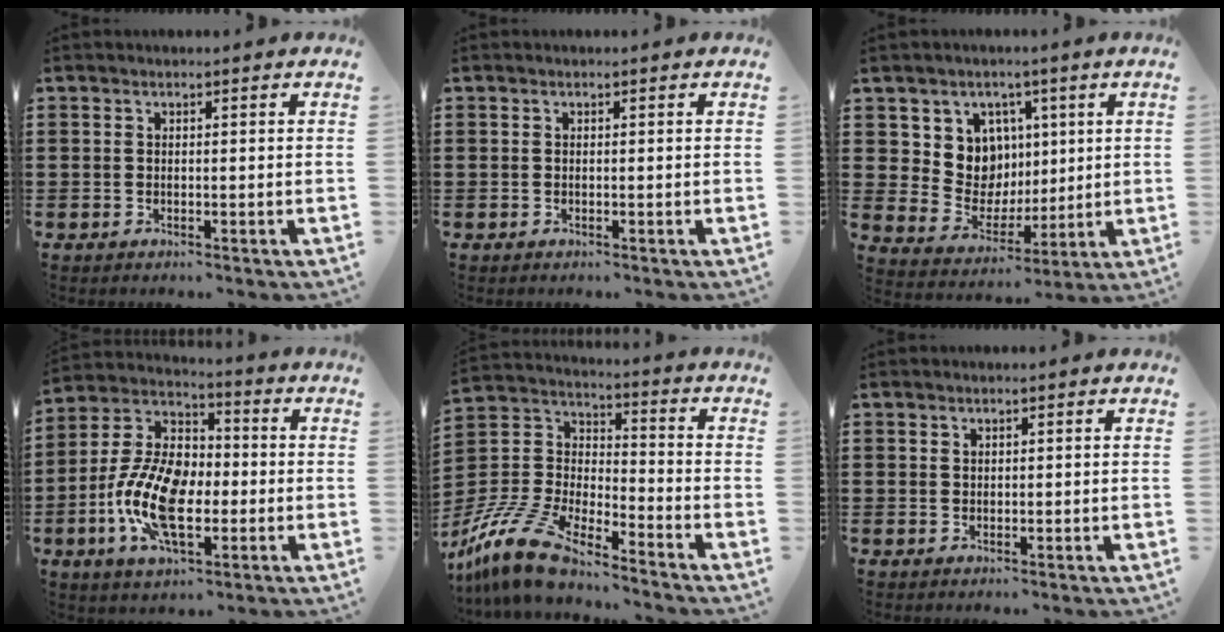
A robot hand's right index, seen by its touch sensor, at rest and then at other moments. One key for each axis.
{"total": 0.0}
{"total": 8.5, "fx": 2.6, "fy": 7.9, "fz": 1.9, "tx": -0.066, "ty": -0.017, "tz": 0.054}
{"total": 12.8, "fx": -3.3, "fy": 7.0, "fz": 10.1, "tx": -0.249, "ty": -0.005, "tz": -0.068}
{"total": 12.7, "fx": -10.9, "fy": 3.0, "fz": 5.8, "tx": -0.152, "ty": 0.019, "tz": -0.222}
{"total": 0.7, "fx": 0.5, "fy": 0.5, "fz": 0.1, "tx": -0.004, "ty": 0.002, "tz": 0.010}